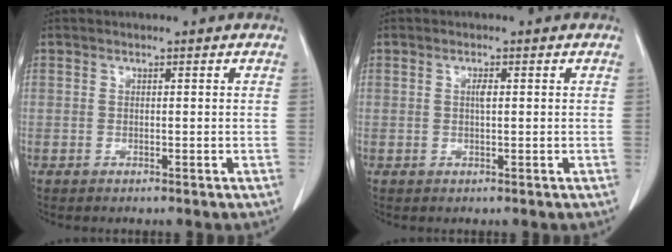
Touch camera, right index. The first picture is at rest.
{"total": 1.2, "force": [0.2, 0.2, 1.1], "torque": [-0.021, 0.002, 0.003]}